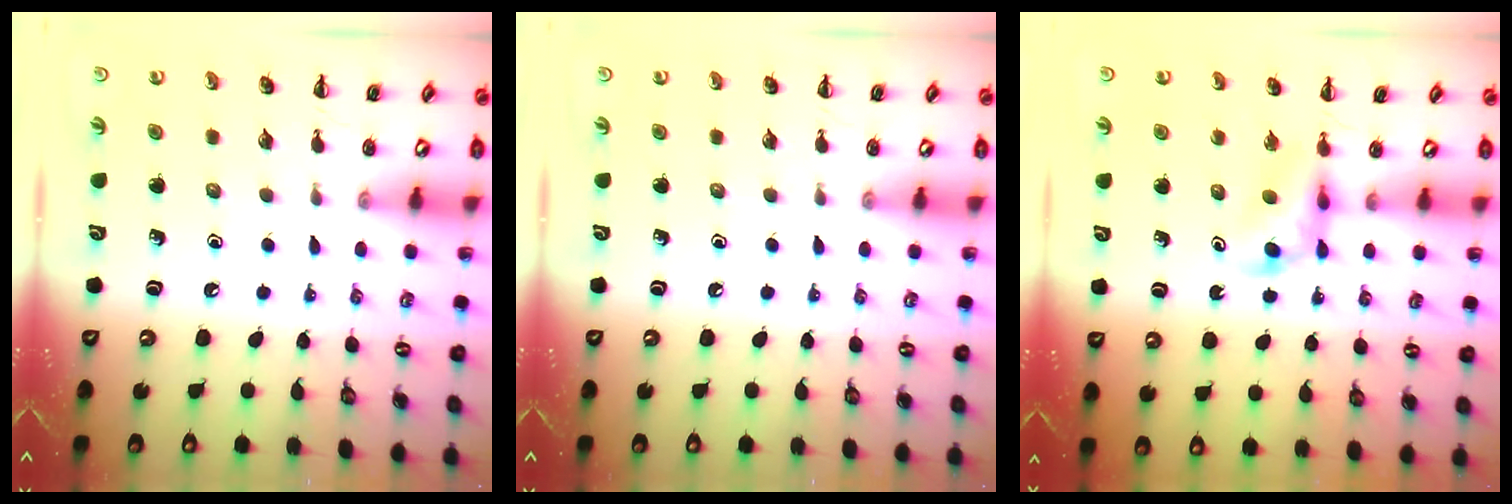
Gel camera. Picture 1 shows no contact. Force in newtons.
{"total": 0.0}
{"total": 3.7, "press": 3.5, "slide": 1.3}